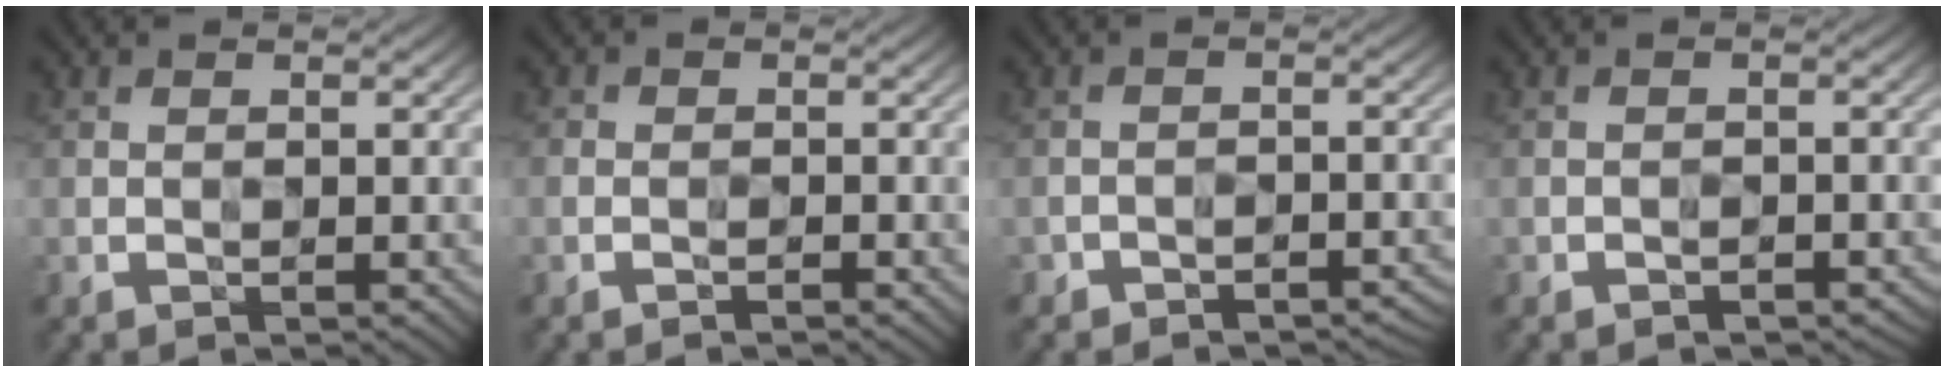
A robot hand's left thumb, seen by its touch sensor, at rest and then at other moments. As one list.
[{"total": 1.1, "force": [-0.8, 0.7, 0.2], "torque": [-0.002, -0.001, -0.018]}, {"total": 2.6, "force": [-2.2, 1.3, 0.6], "torque": [-0.007, 0.003, -0.033]}, {"total": 1.1, "force": [-0.9, 0.5, 0.3], "torque": [-0.004, -0.001, -0.017]}]